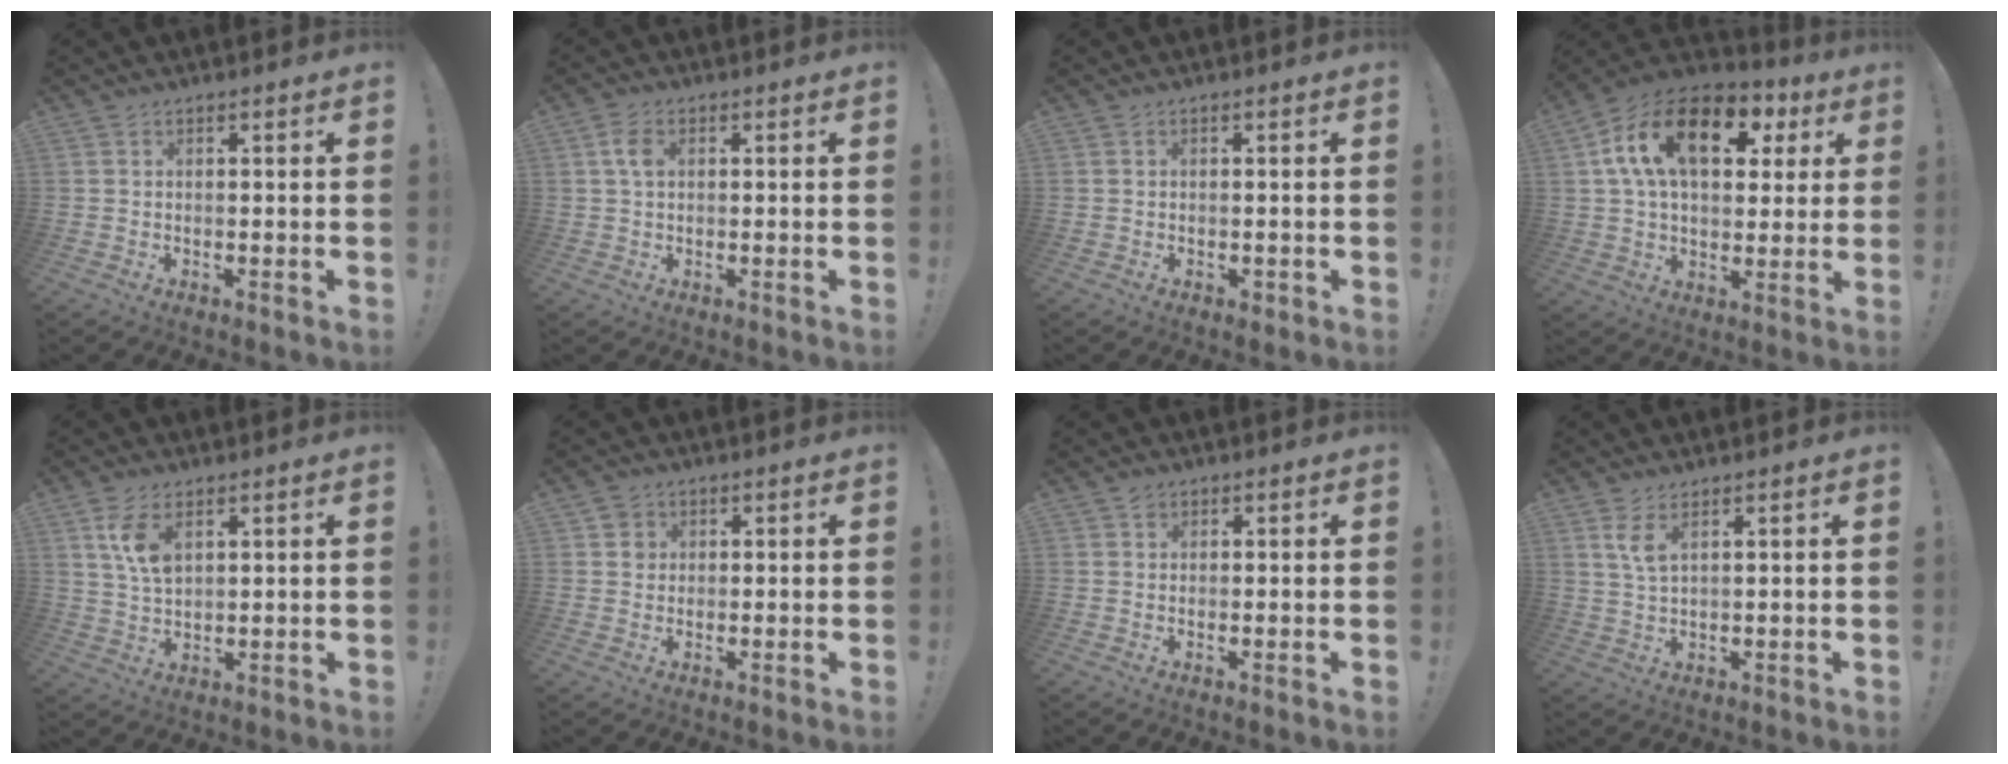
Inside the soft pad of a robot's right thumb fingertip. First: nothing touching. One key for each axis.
{"total": 4.2, "fx": 1.0, "fy": 2.7, "fz": 3.0, "tx": -0.046, "ty": 0.002, "tz": 0.016}
{"total": 0.8, "fx": -0.2, "fy": 0.6, "fz": 0.4, "tx": -0.009, "ty": 0.004, "tz": -0.001}
{"total": 20.1, "fx": 6.8, "fy": 11.8, "fz": 14.8, "tx": -0.239, "ty": -0.010, "tz": 0.111}
{"total": 8.0, "fx": 3.7, "fy": 4.2, "fz": 5.7, "tx": -0.102, "ty": -0.015, "tz": 0.065}
{"total": 2.6, "fx": 0.7, "fy": 2.5, "fz": 0.5, "tx": -0.006, "ty": 0.003, "tz": 0.012}
{"total": 1.0, "fx": 0.7, "fy": 0.7, "fz": 0.0, "tx": 0.001, "ty": 0.001, "tz": 0.014}
{"total": 4.3, "fx": 2.3, "fy": 1.1, "fz": 3.4, "tx": -0.058, "ty": -0.011, "tz": 0.038}